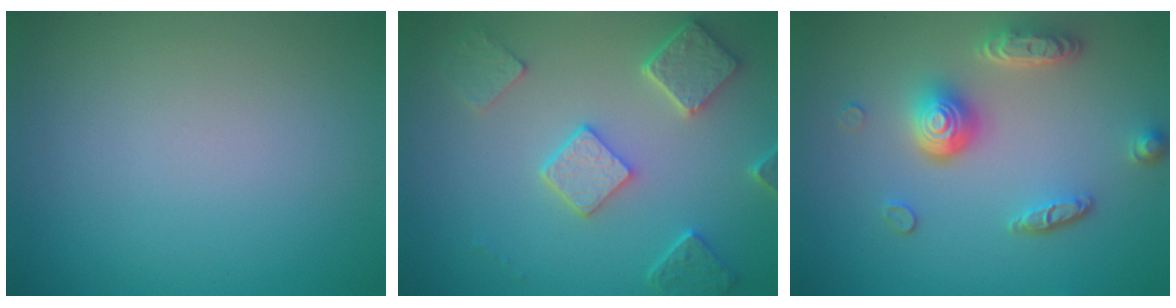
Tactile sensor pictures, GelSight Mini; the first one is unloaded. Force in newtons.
{"total": 4.8, "press": 3.9, "slide": 2.9}
{"total": 5.0, "press": 3.7, "slide": 3.3}